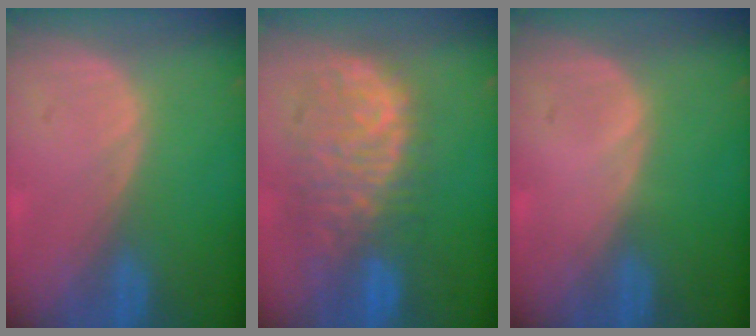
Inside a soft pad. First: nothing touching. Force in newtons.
{"total": 11.0, "press": 9.5, "slide": 5.5}
{"total": 0.0}